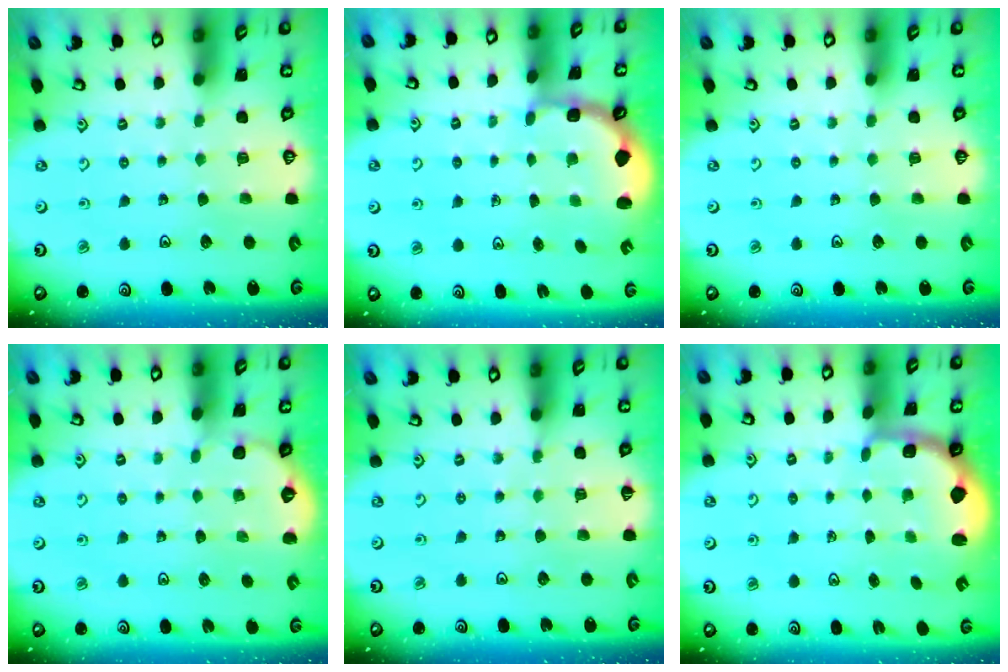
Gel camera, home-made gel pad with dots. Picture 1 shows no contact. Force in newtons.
{"total": 2.8, "press": 2.2, "slide": 1.7}
{"total": 0.0}
{"total": 1.4, "press": 1.4, "slide": 0.1}
{"total": 3.5, "press": 3.3, "slide": 1.2}
{"total": 2.3, "press": 1.2, "slide": 1.9}